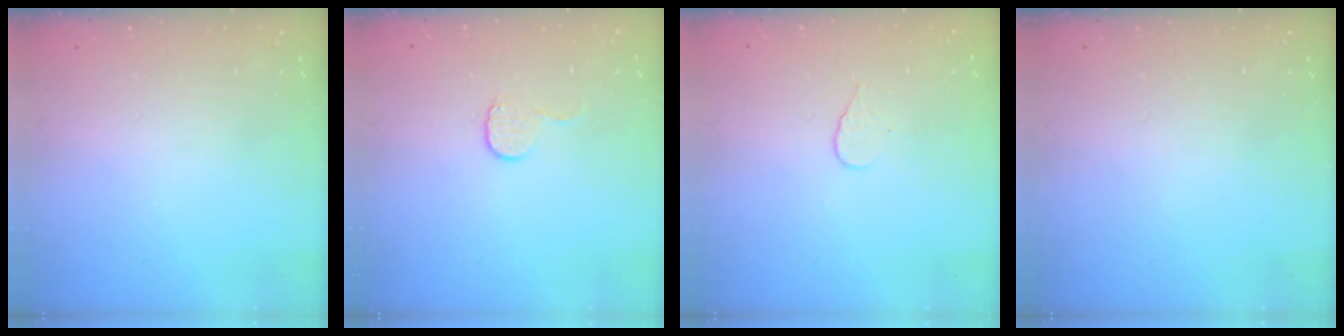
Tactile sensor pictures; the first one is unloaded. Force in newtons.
{"total": 5.2, "press": 5.1, "slide": 0.5}
{"total": 3.7, "press": 3.7, "slide": 0.4}
{"total": 0.0}